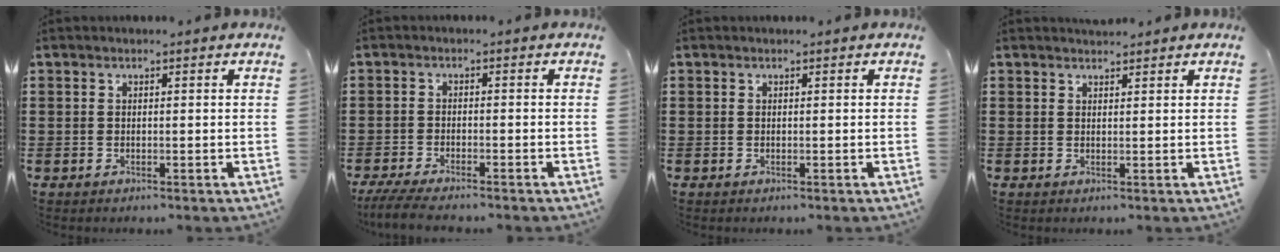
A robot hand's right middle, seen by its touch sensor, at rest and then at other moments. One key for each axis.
{"total": 3.8, "fx": -3.5, "fy": 0.2, "fz": 1.4, "tx": -0.039, "ty": -0.013, "tz": -0.072}
{"total": 0.0}
{"total": 1.4, "fx": 1.3, "fy": 0.3, "fz": 0.1, "tx": 0.003, "ty": -0.002, "tz": 0.024}